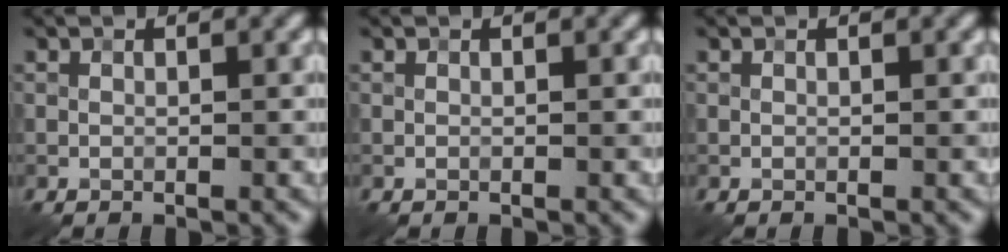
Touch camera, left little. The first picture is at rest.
{"total": 0.0}
{"total": 0.0}